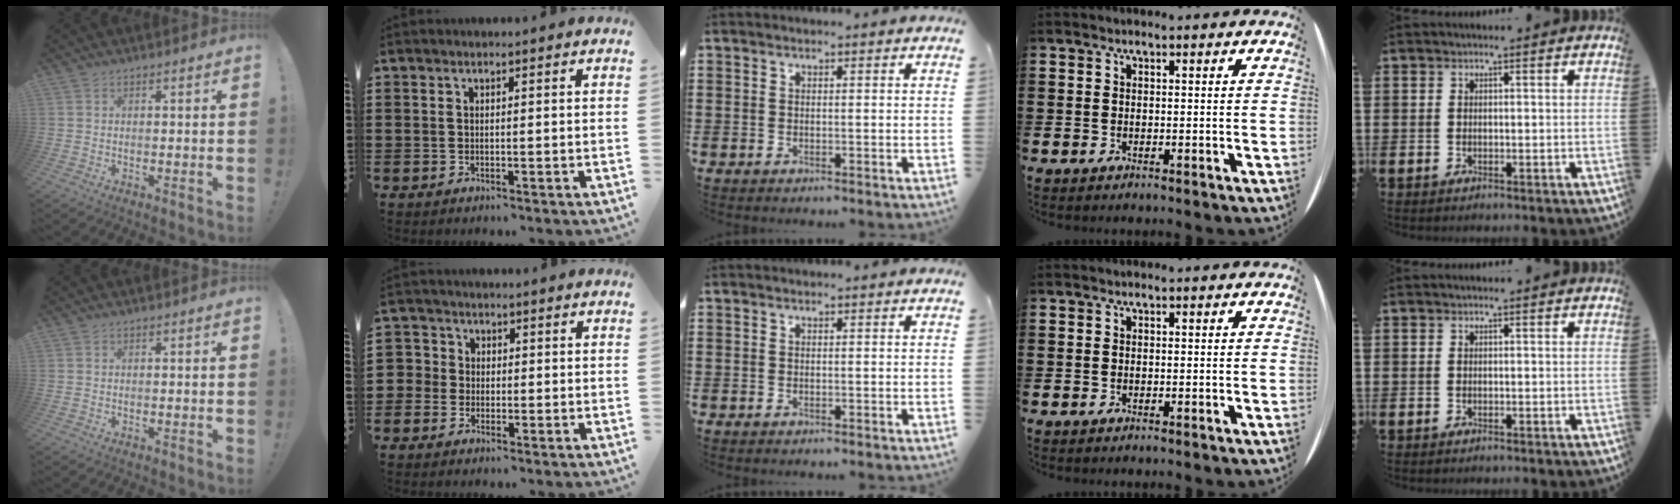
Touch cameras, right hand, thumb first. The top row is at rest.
{"index": {"total": 2.5, "force": [-0.9, 2.3, 0.1], "torque": [-0.016, 0.006, -0.023]}}